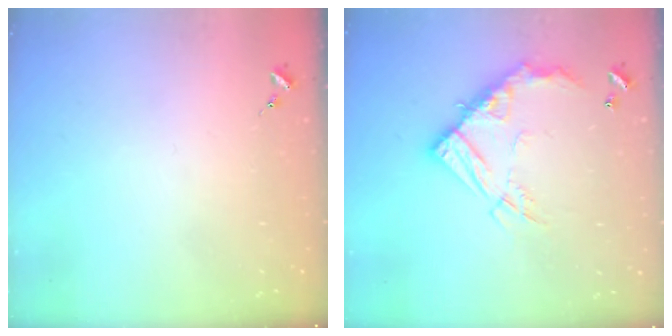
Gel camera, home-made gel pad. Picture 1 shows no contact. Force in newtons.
{"total": 17.2, "press": 17.1, "slide": 1.7}